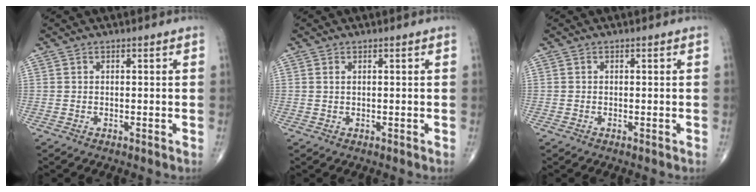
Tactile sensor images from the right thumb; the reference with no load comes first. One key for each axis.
{"total": 0.5, "fx": 0.3, "fy": 0.2, "fz": 0.4, "tx": -0.011, "ty": 0.003, "tz": 0.006}
{"total": 0.0}